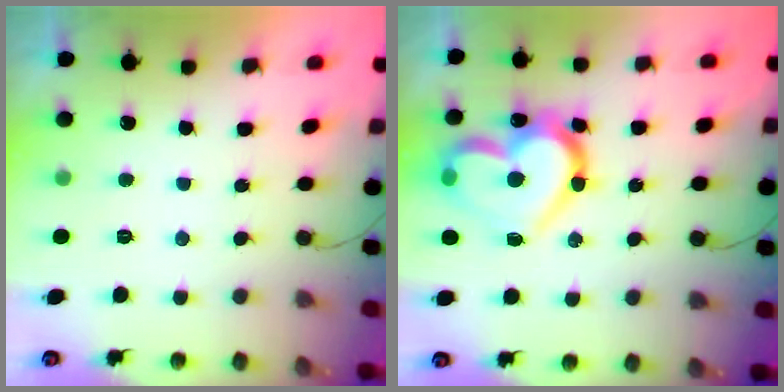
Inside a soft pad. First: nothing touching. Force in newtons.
{"total": 20.7, "press": 20.6, "slide": 1.5}